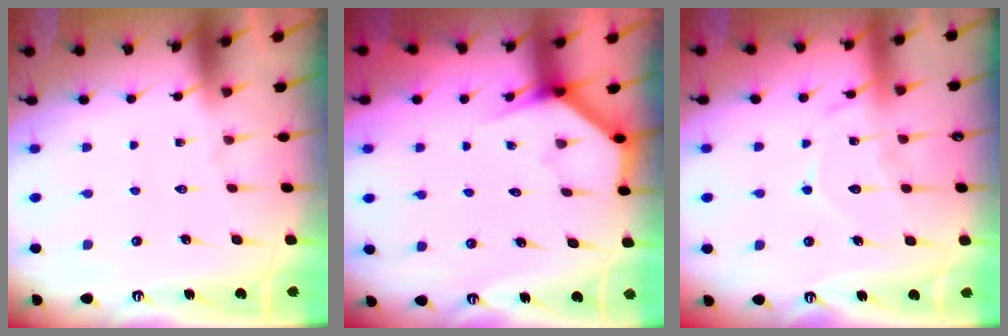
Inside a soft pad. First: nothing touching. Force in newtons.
{"total": 3.8, "press": 3.8, "slide": 0.3}
{"total": 11.9, "press": 11.8, "slide": 1.1}